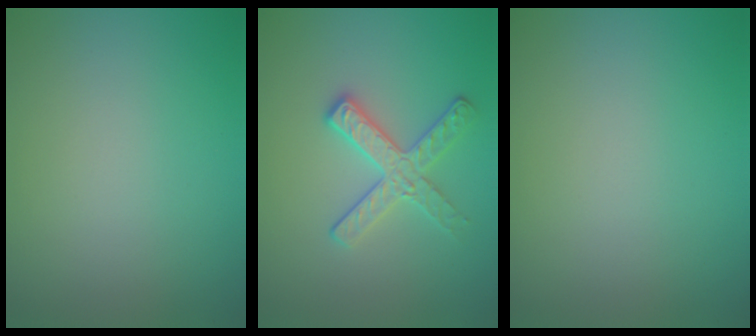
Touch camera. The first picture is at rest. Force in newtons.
{"total": 2.8, "press": 2.7, "slide": 0.7}
{"total": 0.0}